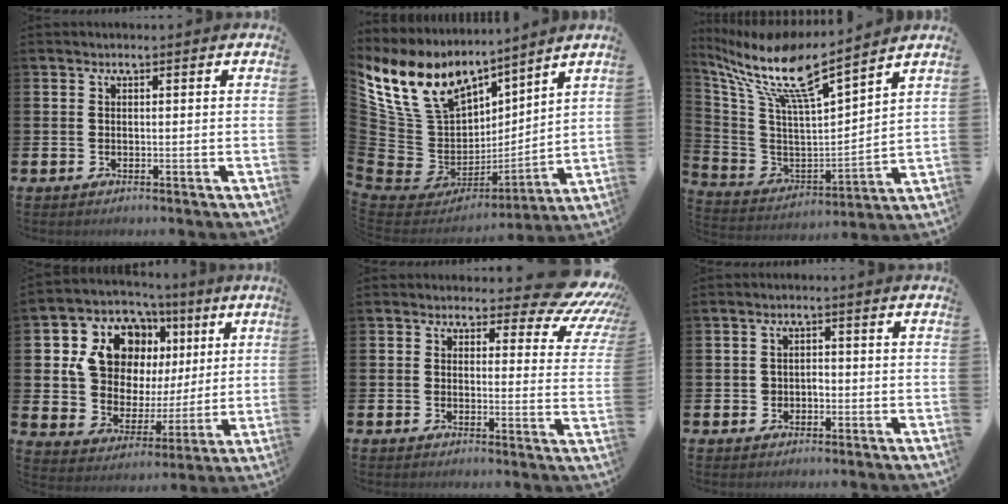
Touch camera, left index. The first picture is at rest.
{"total": 10.6, "force": [8.2, 6.3, 2.5], "torque": [-0.127, -0.069, 0.155]}
{"total": 11.2, "force": [8.9, 1.5, 6.5], "torque": [-0.166, -0.063, 0.145]}
{"total": 11.8, "force": [5.6, 8.7, 5.6], "torque": [-0.155, -0.025, 0.108]}
{"total": 5.5, "force": [4.7, 2.0, 2.1], "torque": [-0.021, -0.049, 0.075]}
{"total": 1.7, "force": [-0.5, 1.5, 0.7], "torque": [-0.007, 0.002, -0.015]}